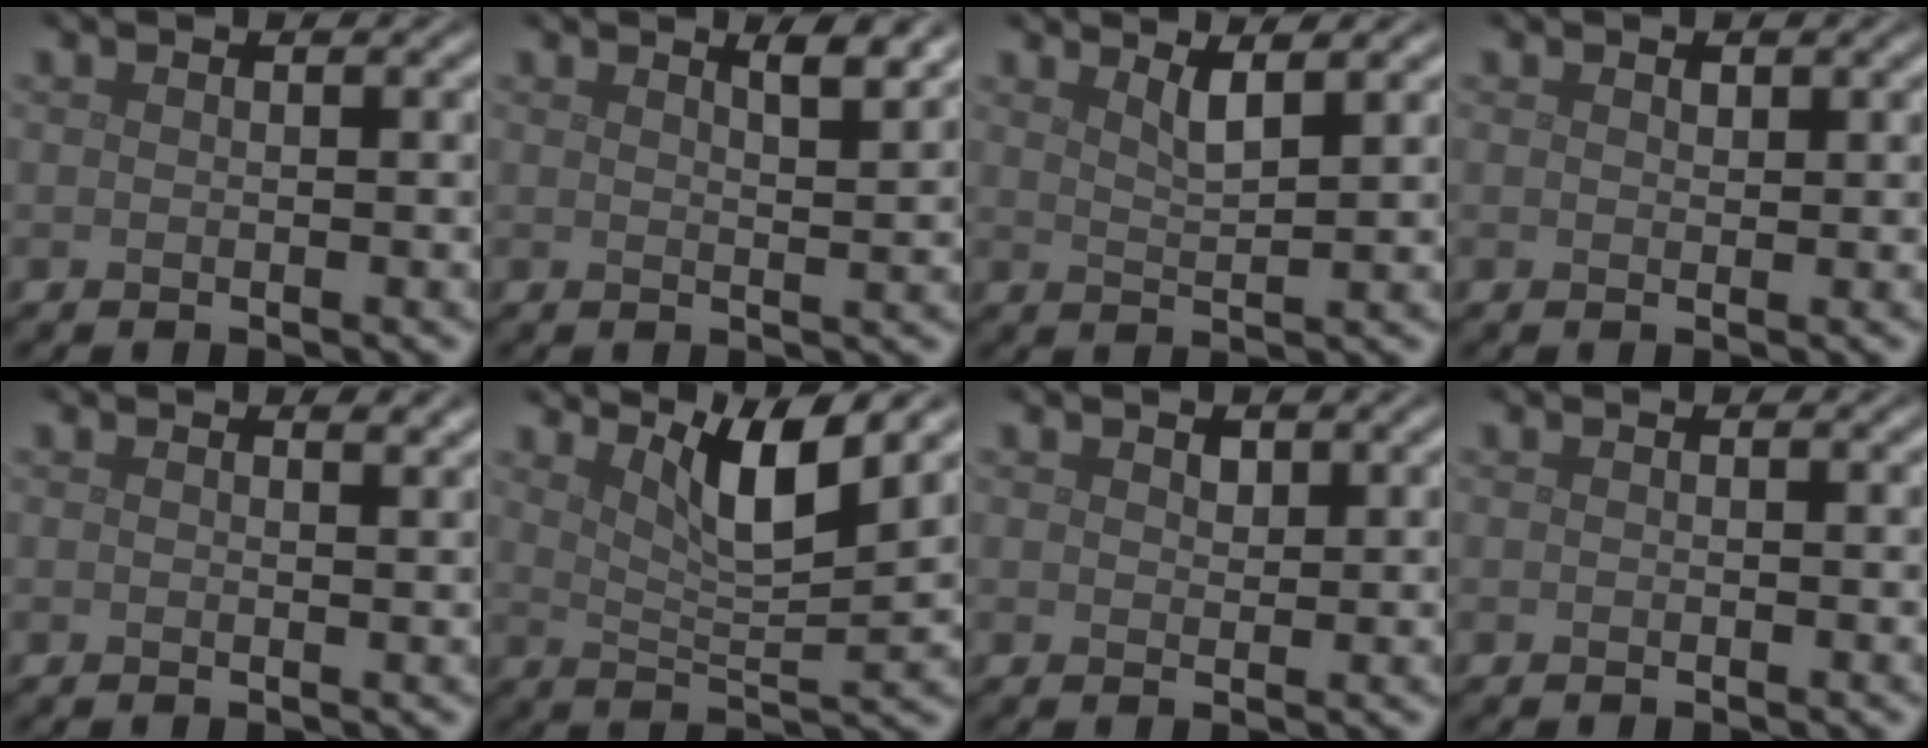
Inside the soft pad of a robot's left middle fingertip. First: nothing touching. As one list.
[{"total": 3.0, "force": [2.2, 0.7, 1.9], "torque": [-0.010, 0.009, 0.017]}, {"total": 2.2, "force": [1.5, 0.5, 1.5], "torque": [-0.020, -0.002, 0.025]}, {"total": 0.6, "force": [0.5, 0.3, 0.3], "torque": [-0.005, -0.003, 0.010]}, {"total": 1.1, "force": [0.9, 0.2, 0.5], "torque": [-0.003, 0.000, 0.014]}, {"total": 5.5, "force": [3.5, 1.0, 4.1], "torque": [-0.069, -0.003, 0.062]}, {"total": 1.1, "force": [0.8, 0.6, 0.4], "torque": [-0.007, -0.001, 0.015]}, {"total": 0.0}]